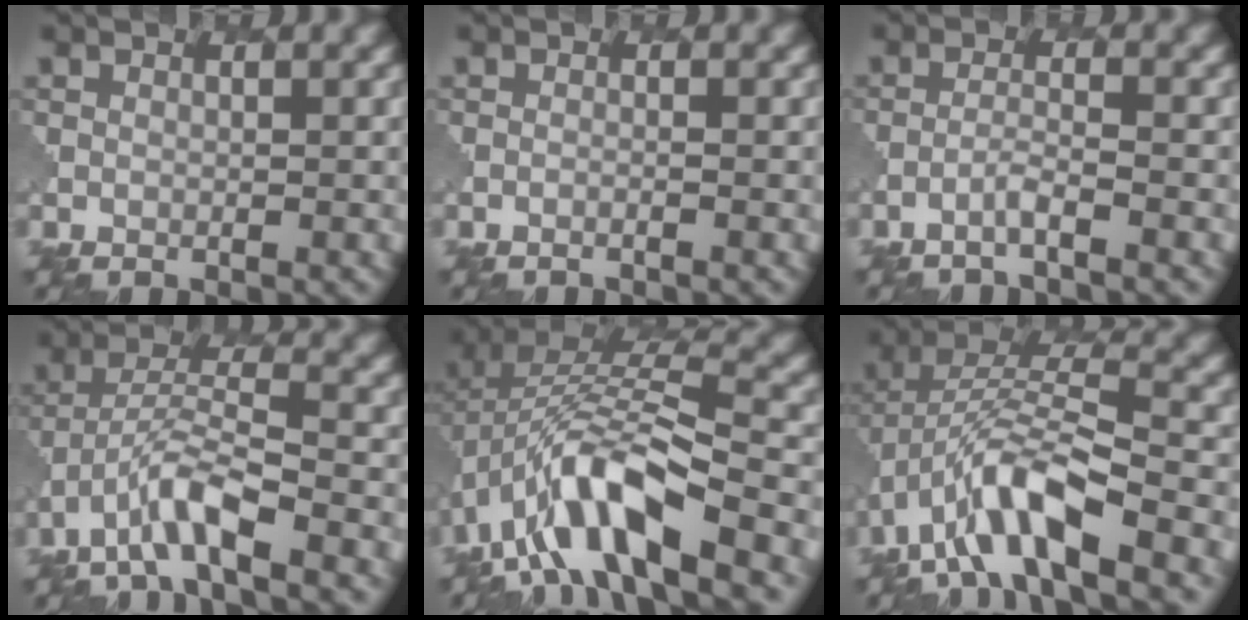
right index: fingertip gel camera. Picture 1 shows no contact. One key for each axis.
{"total": 0.6, "fx": -0.5, "fy": 0.1, "fz": 0.4, "tx": 0.001, "ty": -0.001, "tz": -0.016}
{"total": 1.6, "fx": -1.1, "fy": 0.0, "fz": 1.2, "tx": -0.018, "ty": 0.006, "tz": -0.032}
{"total": 5.5, "fx": -3.4, "fy": 1.3, "fz": 4.1, "tx": -0.080, "ty": 0.004, "tz": -0.066}
{"total": 10.8, "fx": -4.7, "fy": 4.1, "fz": 8.9, "tx": -0.150, "ty": 0.018, "tz": -0.086}
{"total": 9.6, "fx": -4.9, "fy": 3.1, "fz": 7.6, "tx": -0.139, "ty": 0.015, "tz": -0.092}